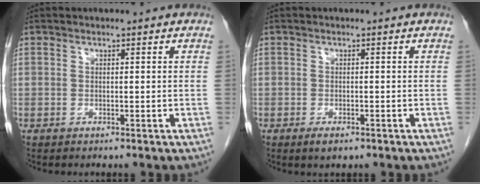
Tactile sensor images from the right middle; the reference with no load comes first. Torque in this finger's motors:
{"motor_torque": [0.25, -0.01, 0.01, 0.00]}